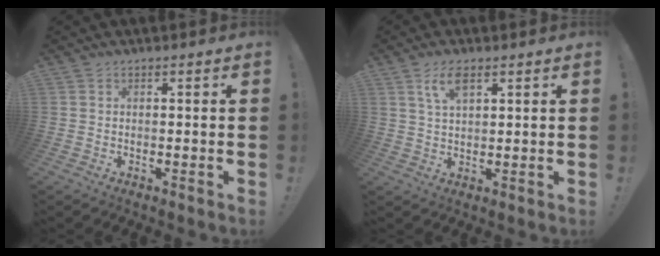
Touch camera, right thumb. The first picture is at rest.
{"total": 5.8, "force": [3.1, 2.4, 4.2], "torque": [-0.077, -0.006, 0.055]}